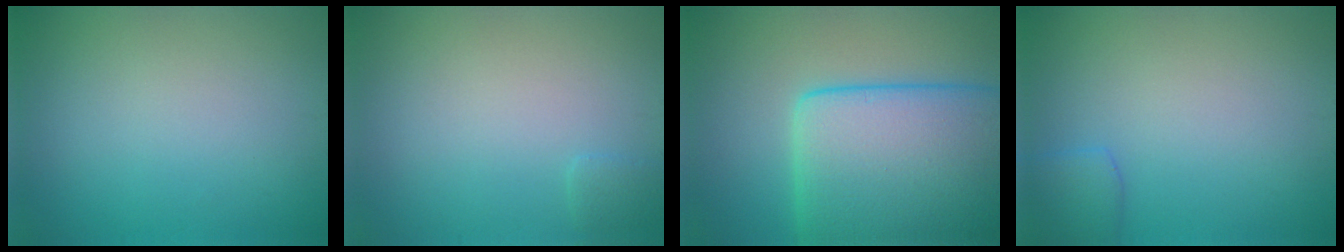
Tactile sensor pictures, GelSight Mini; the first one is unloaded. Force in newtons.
{"total": 0.7, "press": 0.7, "slide": 0.1}
{"total": 14.6, "press": 14.6, "slide": 0.1}
{"total": 2.0, "press": 2.0, "slide": 0.1}